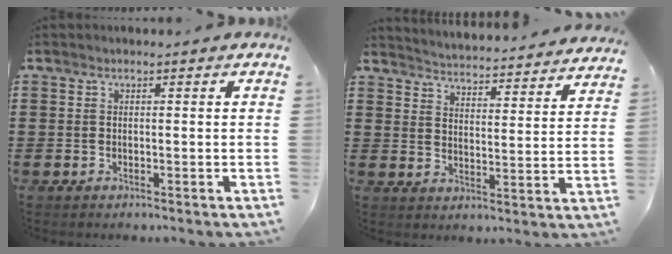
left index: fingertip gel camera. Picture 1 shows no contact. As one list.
[{"total": 3.7, "force": [3.7, -0.8, -0.2], "torque": [-0.019, -0.038, 0.057]}]